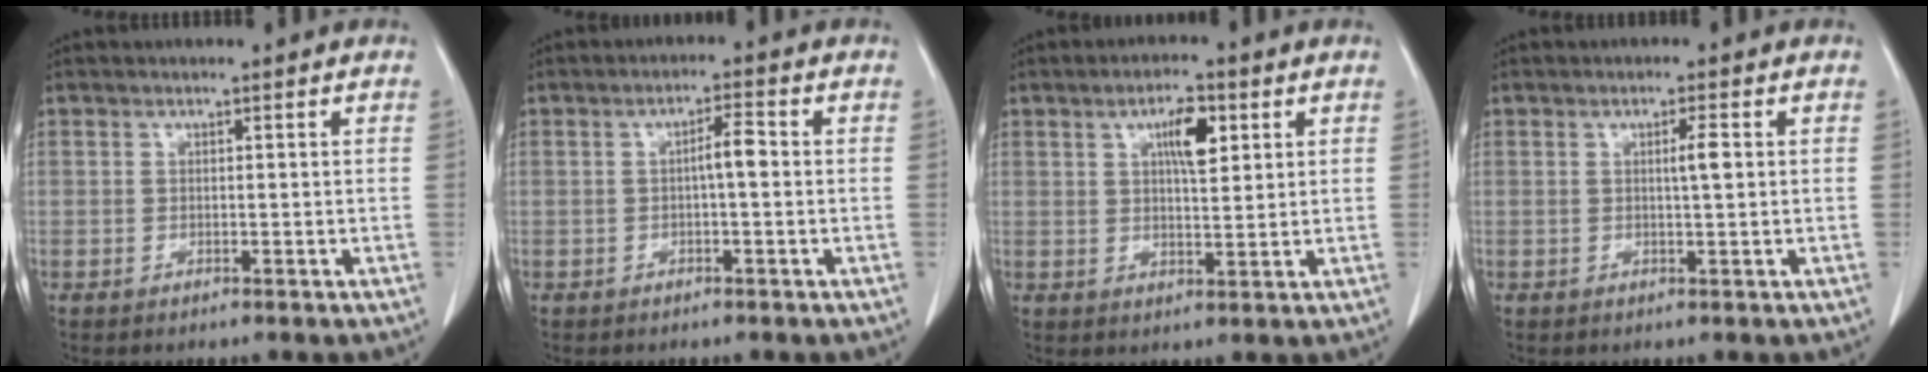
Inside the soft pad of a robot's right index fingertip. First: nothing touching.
{"total": 3.0, "force": [-0.1, 0.5, 2.9], "torque": [-0.049, 0.007, -0.001]}
{"total": 5.7, "force": [2.3, 1.7, 4.9], "torque": [-0.084, 0.003, 0.037]}
{"total": 2.1, "force": [0.3, 0.0, 2.0], "torque": [-0.036, 0.002, 0.007]}